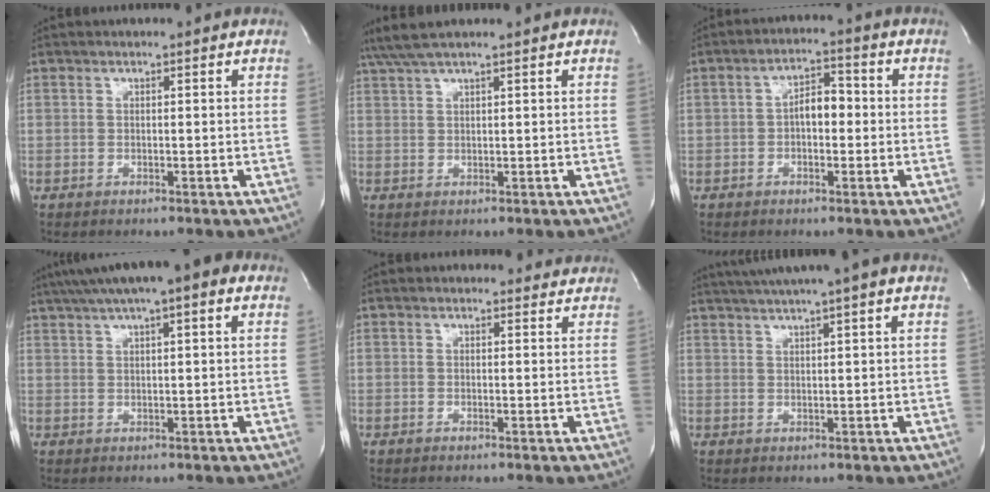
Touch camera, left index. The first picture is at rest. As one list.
[{"total": 4.0, "force": [3.3, -0.4, 2.2], "torque": [-0.053, 0.019, 0.069]}, {"total": 4.7, "force": [-0.5, 2.3, 4.0], "torque": [-0.065, 0.018, -0.013]}, {"total": 12.1, "force": [7.8, 1.9, 9.0], "torque": [-0.151, 0.039, 0.114]}, {"total": 2.9, "force": [2.6, 1.2, -0.5], "torque": [0.013, -0.008, 0.013]}, {"total": 8.5, "force": [6.6, -1.0, 5.3], "torque": [-0.095, 0.026, 0.088]}]